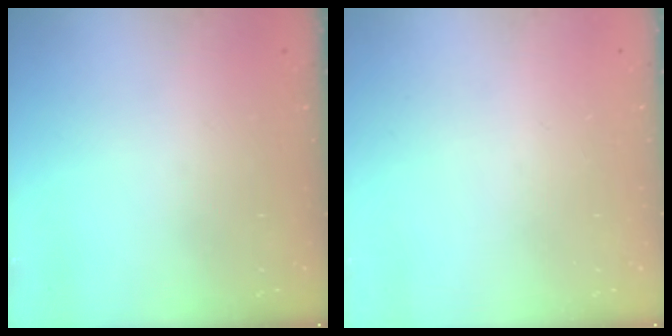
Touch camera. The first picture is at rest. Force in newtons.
{"total": 0.0}